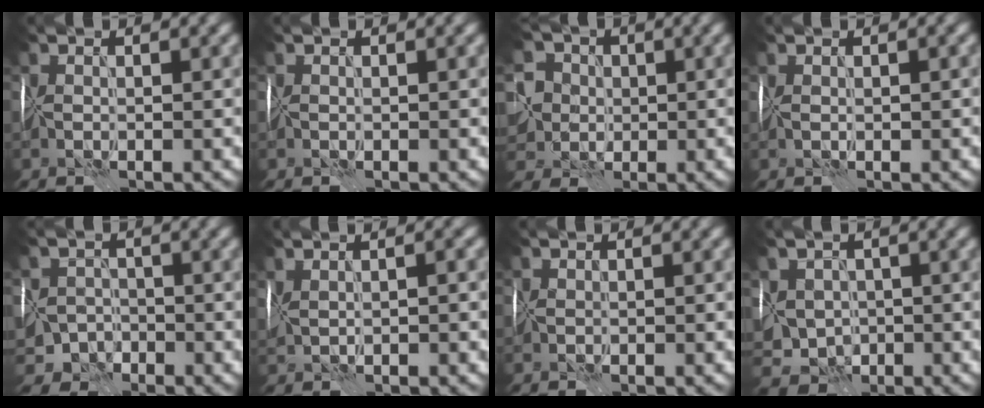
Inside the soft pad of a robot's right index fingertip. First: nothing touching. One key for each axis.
{"total": 0.0}
{"total": 6.5, "fx": 0.4, "fy": 5.7, "fz": 3.1, "tx": -0.057, "ty": 0.013, "tz": -0.011}
{"total": 1.0, "fx": 0.2, "fy": 0.4, "fz": 0.9, "tx": -0.012, "ty": 0.002, "tz": 0.008}
{"total": 4.5, "fx": -2.4, "fy": 3.7, "fz": 0.9, "tx": 0.011, "ty": 0.002, "tz": -0.047}
{"total": 3.6, "fx": 1.0, "fy": 1.5, "fz": 3.1, "tx": -0.047, "ty": 0.019, "tz": 0.012}
{"total": 0.5, "fx": 0.3, "fy": 0.4, "fz": 0.0, "tx": 0.003, "ty": 0.005, "tz": 0.005}
{"total": 5.6, "fx": -0.3, "fy": 4.7, "fz": 3.1, "tx": -0.060, "ty": -0.001, "tz": -0.001}